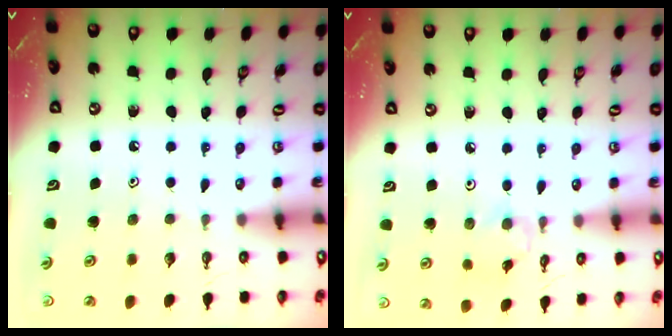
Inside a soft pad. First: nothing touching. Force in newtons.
{"total": 0.9, "press": 0.8, "slide": 0.2}